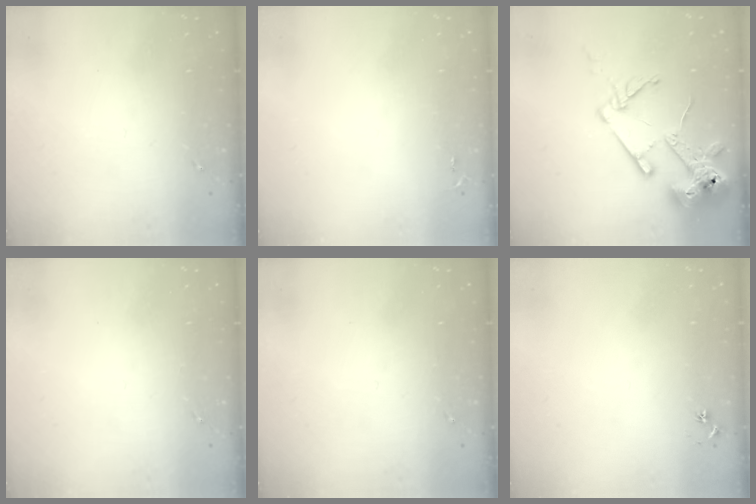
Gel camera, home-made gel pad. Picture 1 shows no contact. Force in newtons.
{"total": 2.6, "press": 2.6, "slide": 0.3}
{"total": 17.2, "press": 17.1, "slide": 2.1}
{"total": 0.0}
{"total": 0.0}
{"total": 3.3, "press": 3.3, "slide": 0.3}